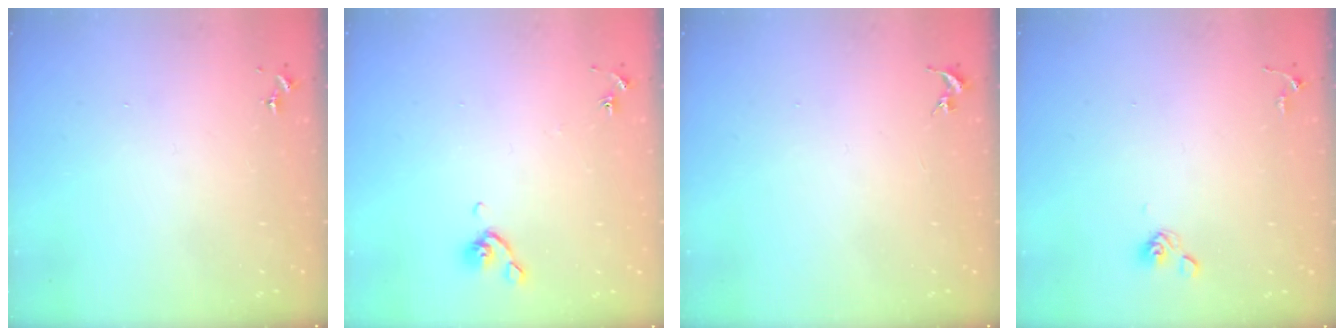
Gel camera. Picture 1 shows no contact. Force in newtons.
{"total": 5.2, "press": 5.1, "slide": 1.0}
{"total": 0.0}
{"total": 5.7, "press": 5.3, "slide": 2.1}